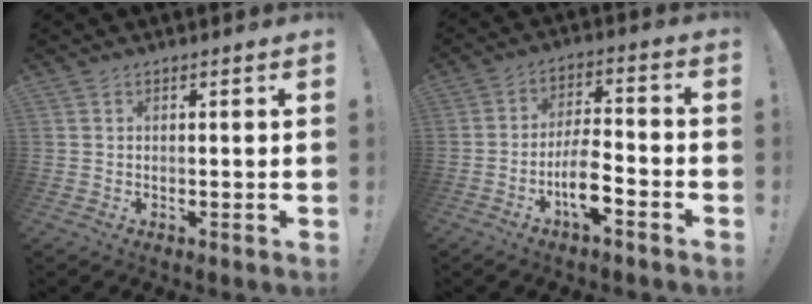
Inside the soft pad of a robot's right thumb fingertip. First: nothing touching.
{"total": 10.2, "force": [-4.6, 3.7, 8.4], "torque": [-0.162, 0.014, -0.083]}